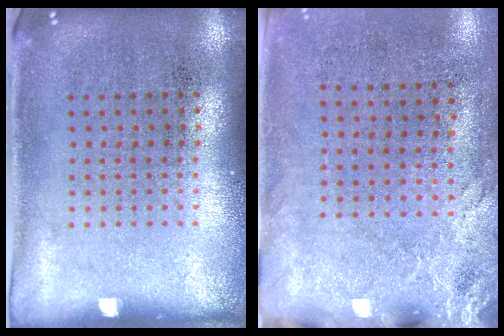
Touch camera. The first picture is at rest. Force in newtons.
{"total": 2.5, "press": 2.1, "slide": 1.5}